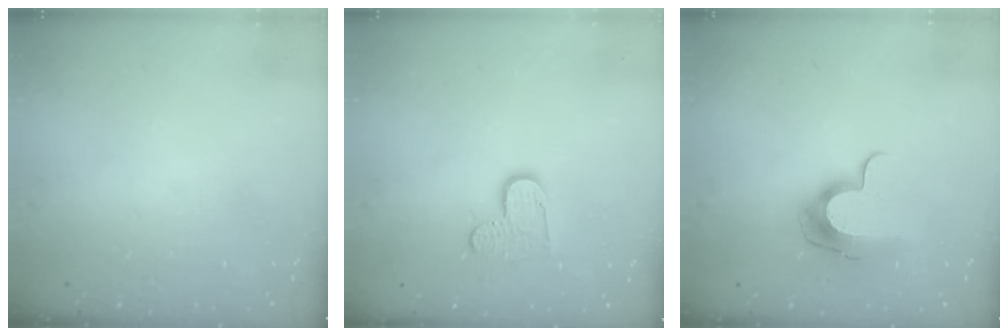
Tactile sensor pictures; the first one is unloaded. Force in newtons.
{"total": 8.3, "press": 8.3, "slide": 0.5}
{"total": 10.2, "press": 10.2, "slide": 0.5}